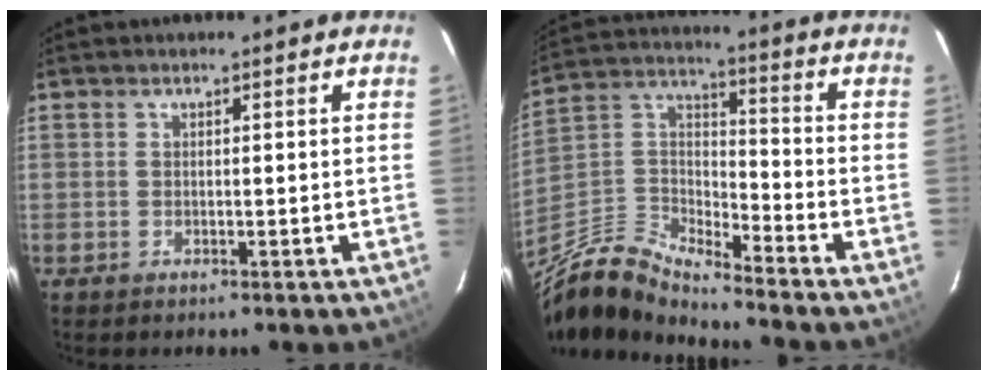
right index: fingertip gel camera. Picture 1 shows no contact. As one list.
[{"total": 12.5, "force": [-11.0, 1.8, 5.6], "torque": [-0.141, 0.004, -0.230]}]